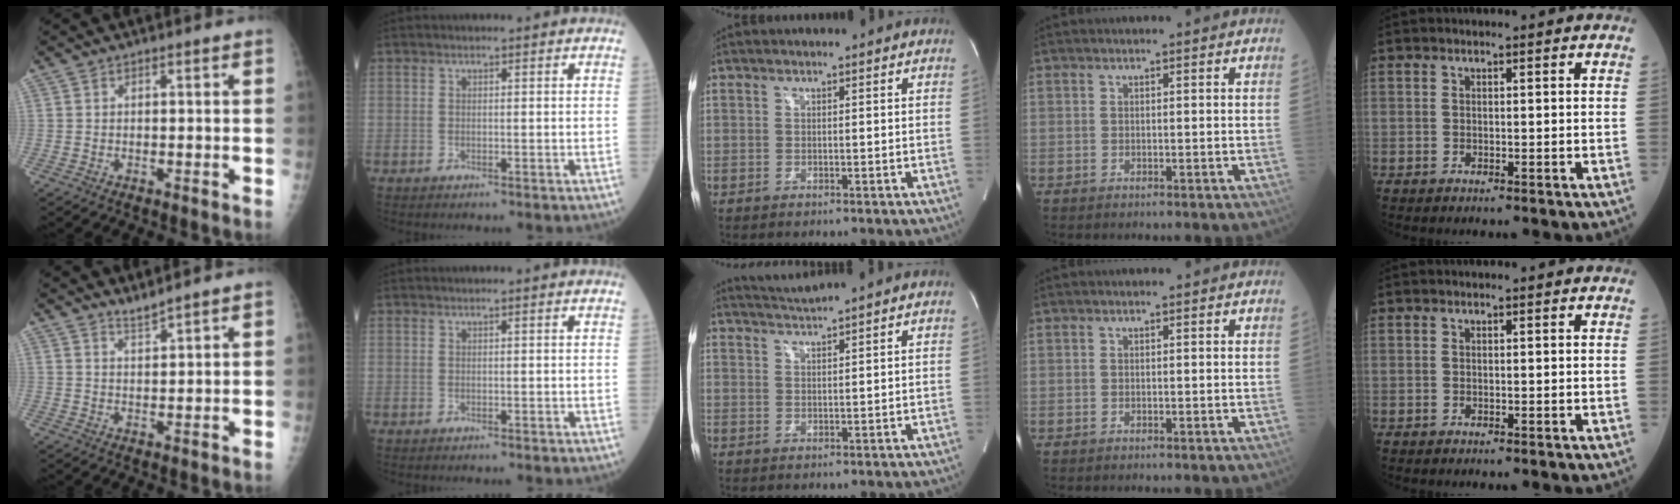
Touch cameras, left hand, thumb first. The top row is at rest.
{"thumb": {"total": 2.2, "force": [2.1, -0.4, 0.3], "torque": [-0.003, -0.019, 0.042]}, "middle": {"total": 2.7, "force": [2.3, -1.4, -0.1], "torque": [-0.001, -0.007, 0.050]}}